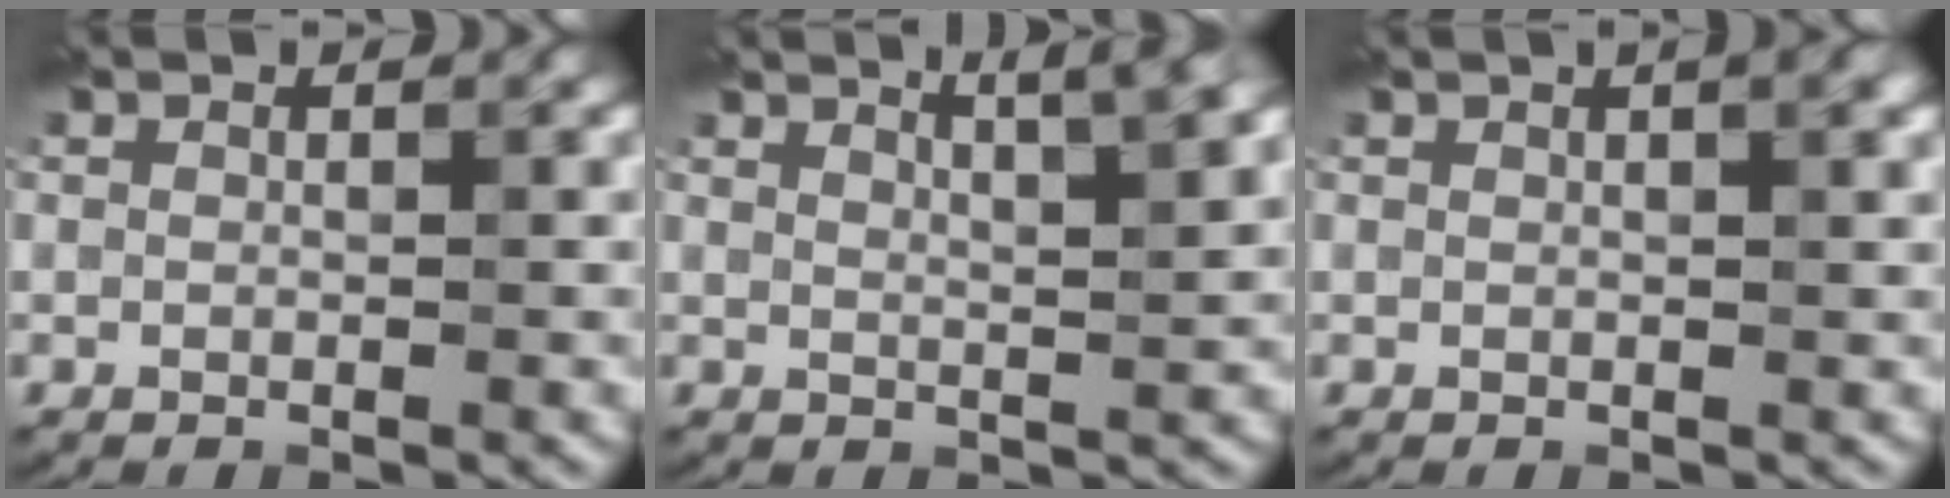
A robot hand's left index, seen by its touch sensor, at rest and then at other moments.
{"total": 4.5, "force": [3.4, 0.9, 2.9], "torque": [-0.023, 0.019, 0.028]}
{"total": 3.1, "force": [1.7, 1.1, 2.4], "torque": [-0.012, 0.005, 0.009]}